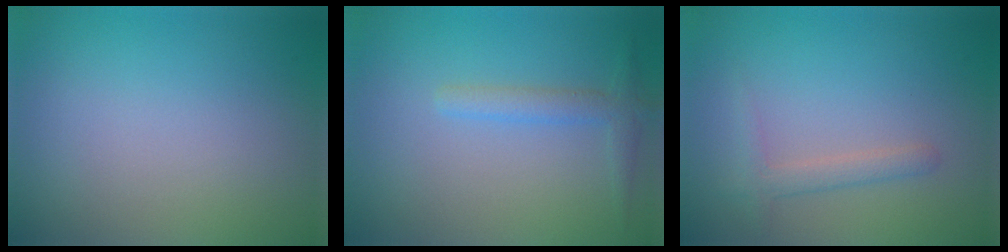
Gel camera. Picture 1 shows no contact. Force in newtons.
{"total": 1.4, "press": 1.4, "slide": 0.1}
{"total": 1.7, "press": 1.7, "slide": 0.1}